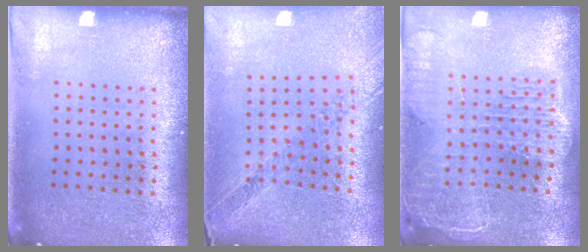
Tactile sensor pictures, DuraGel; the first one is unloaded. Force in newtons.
{"total": 1.2, "press": 1.2, "slide": 0.2}
{"total": 2.4, "press": 2.1, "slide": 1.2}